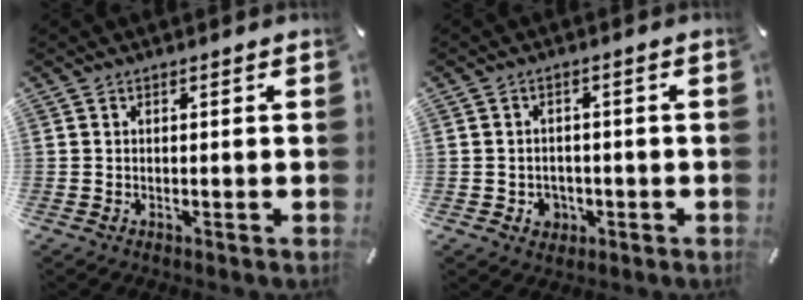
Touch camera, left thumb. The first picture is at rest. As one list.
[{"total": 4.0, "force": [-1.1, 3.6, 1.3], "torque": [-0.015, 0.002, -0.021]}]